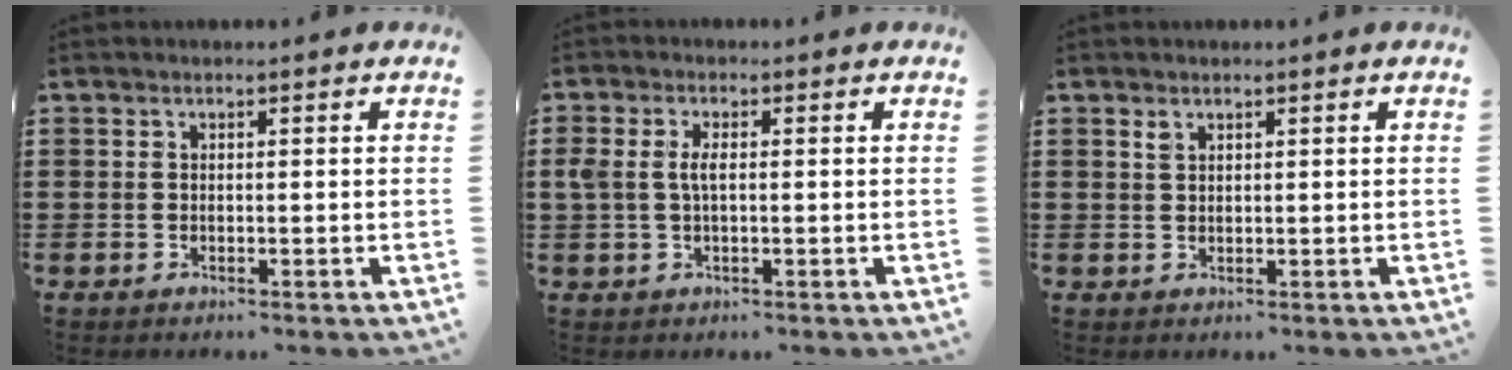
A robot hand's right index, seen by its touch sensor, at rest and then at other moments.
{"total": 3.0, "force": [0.2, 1.4, 2.6], "torque": [-0.067, 0.000, -0.004]}
{"total": 1.0, "force": [0.7, 0.4, 0.5], "torque": [-0.012, 0.000, 0.014]}